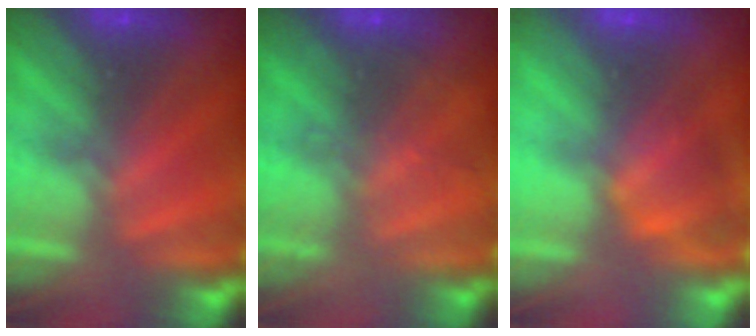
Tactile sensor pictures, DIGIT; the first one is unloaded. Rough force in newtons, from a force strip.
{"total": 2.1}
{"total": 2.6}